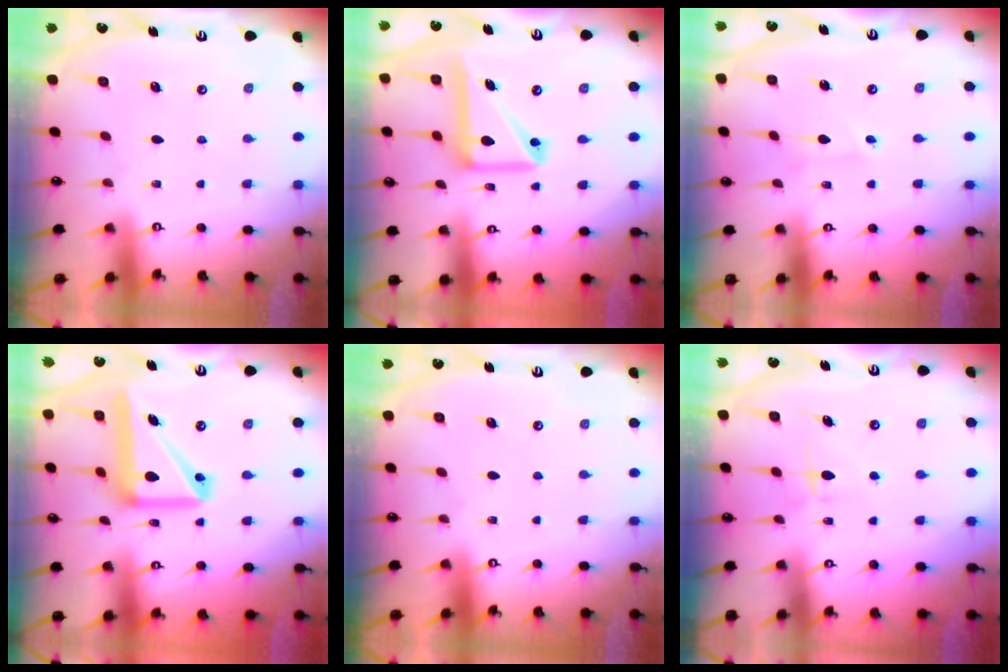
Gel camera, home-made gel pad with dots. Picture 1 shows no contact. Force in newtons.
{"total": 14.6, "press": 14.5, "slide": 1.9}
{"total": 1.9, "press": 1.9, "slide": 0.1}
{"total": 15.3, "press": 15.1, "slide": 2.6}
{"total": 0.0}
{"total": 7.0, "press": 6.9, "slide": 0.8}